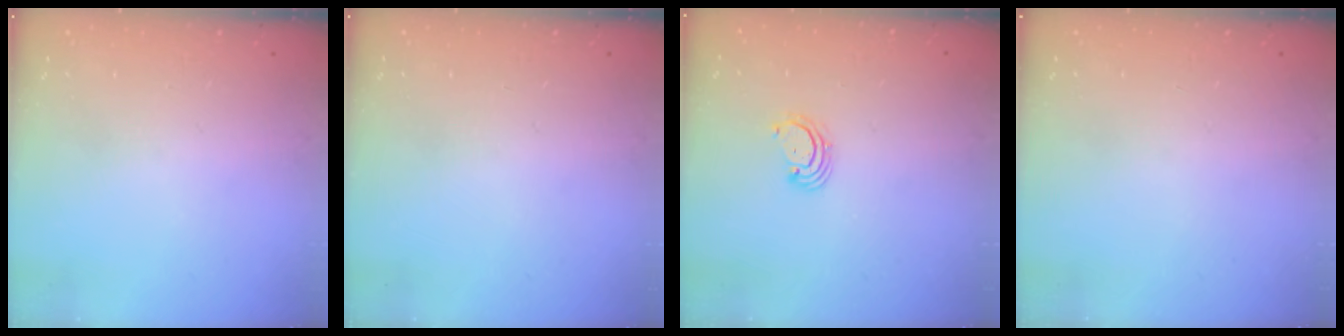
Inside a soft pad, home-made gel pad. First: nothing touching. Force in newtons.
{"total": 0.0}
{"total": 2.7, "press": 2.7, "slide": 0.3}
{"total": 0.0}